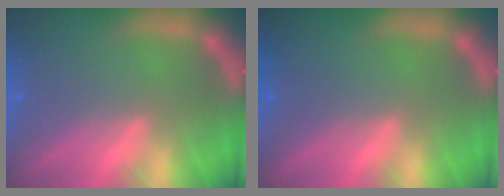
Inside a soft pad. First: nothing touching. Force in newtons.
{"total": 0.0}